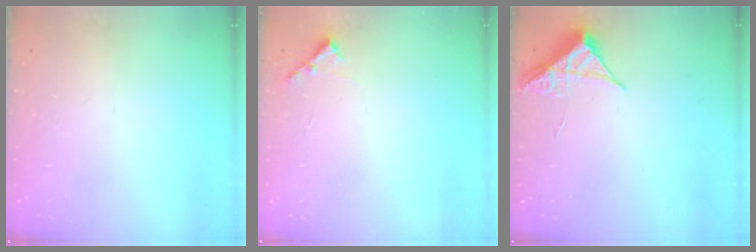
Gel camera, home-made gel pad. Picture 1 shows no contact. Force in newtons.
{"total": 5.8, "press": 5.8, "slide": 0.5}
{"total": 5.2, "press": 5.1, "slide": 0.3}